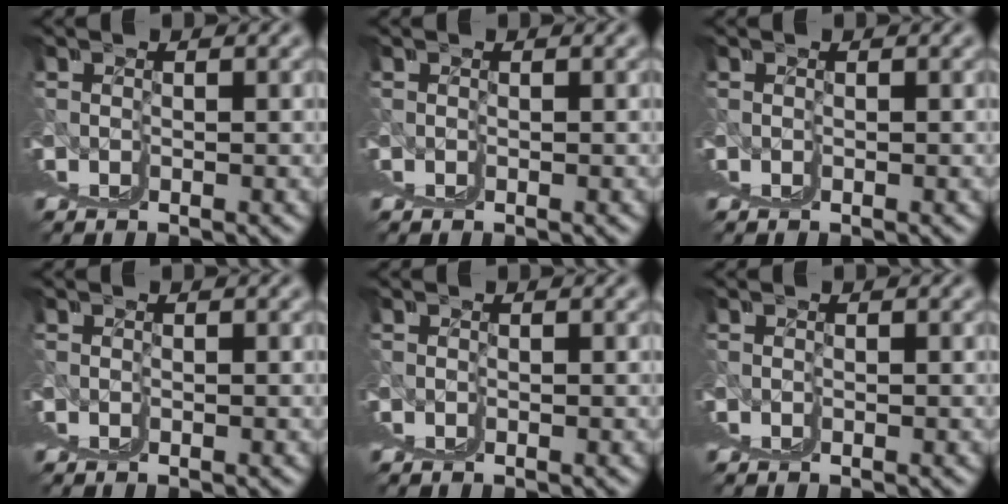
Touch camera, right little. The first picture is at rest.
{"total": 0.0}
{"total": 0.0}
{"total": 0.0}
{"total": 0.0}
{"total": 0.0}